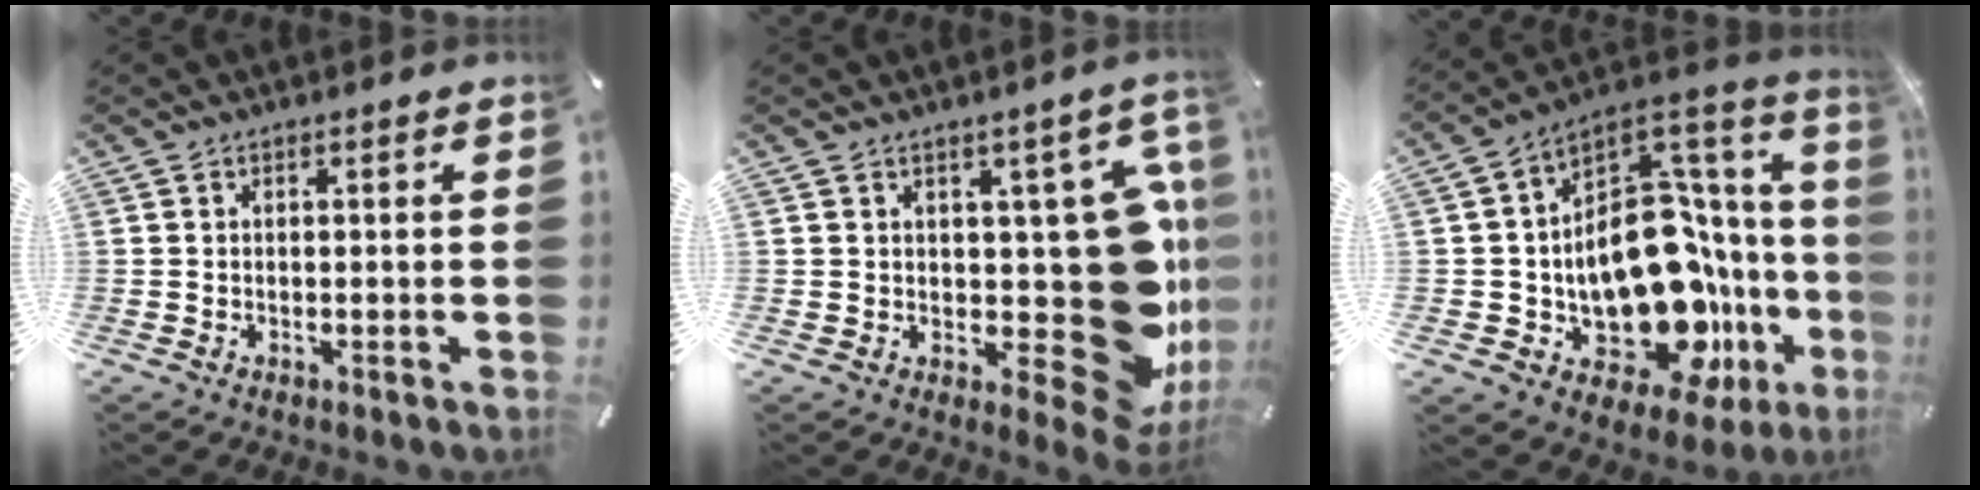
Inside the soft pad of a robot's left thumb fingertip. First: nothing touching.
{"total": 25.2, "force": [0.0, 13.0, 21.6], "torque": [-0.255, -0.036, 0.029]}
{"total": 24.7, "force": [-6.7, 15.0, 18.4], "torque": [-0.303, -0.051, -0.073]}